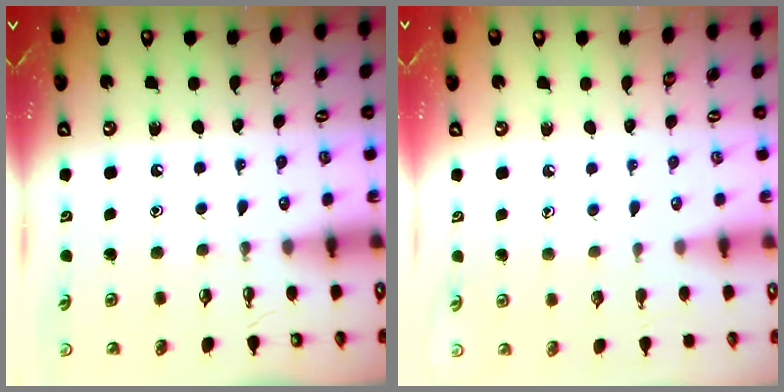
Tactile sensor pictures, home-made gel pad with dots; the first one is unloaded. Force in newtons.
{"total": 5.5, "press": 5.4, "slide": 0.7}